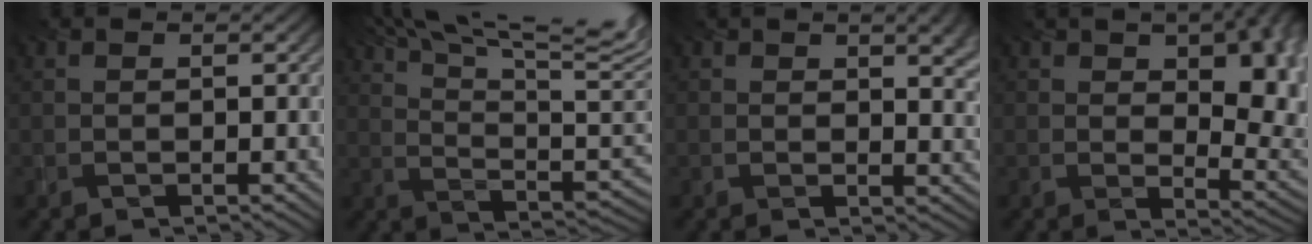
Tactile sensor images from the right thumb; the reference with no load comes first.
{"total": 18.1, "force": [11.5, 4.9, 13.1], "torque": [-0.214, 0.029, 0.170]}
{"total": 4.7, "force": [1.8, 2.7, 3.3], "torque": [-0.050, -0.014, 0.040]}
{"total": 13.0, "force": [3.0, 7.3, 10.4], "torque": [-0.133, -0.019, 0.063]}